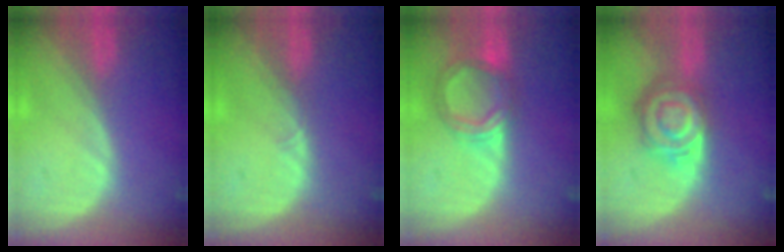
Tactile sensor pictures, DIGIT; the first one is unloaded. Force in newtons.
{"total": 0.6, "press": 0.5, "slide": 0.4}
{"total": 5.6, "press": 5.6, "slide": 0.3}
{"total": 8.1, "press": 7.2, "slide": 3.8}